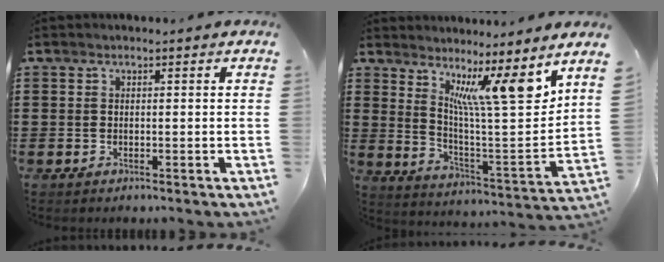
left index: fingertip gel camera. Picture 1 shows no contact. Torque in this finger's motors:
{"motor_torque": [1.12, -1.02, 0.76, 0.17]}